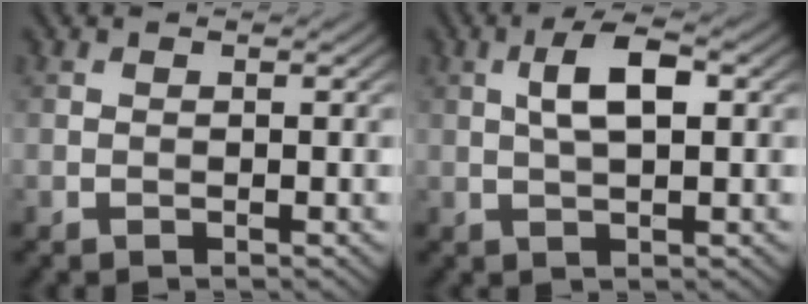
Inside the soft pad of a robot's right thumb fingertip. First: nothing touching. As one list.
[{"total": 4.9, "force": [1.1, 1.7, 4.5], "torque": [-0.092, 0.009, 0.020]}]